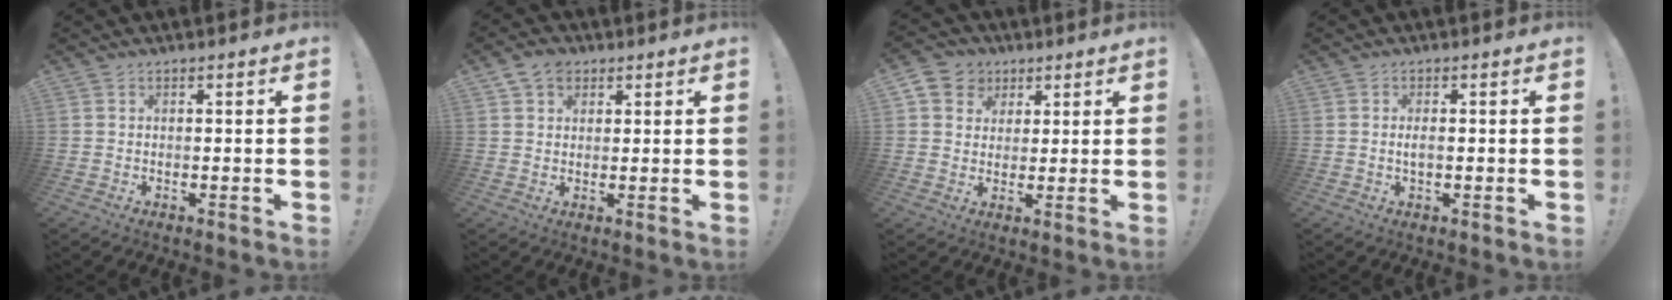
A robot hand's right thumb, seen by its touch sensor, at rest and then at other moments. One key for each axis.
{"total": 5.9, "fx": 3.0, "fy": 4.3, "fz": 2.6, "tx": -0.045, "ty": -0.003, "tz": 0.059}
{"total": 7.5, "fx": 2.8, "fy": 6.7, "fz": 1.8, "tx": -0.033, "ty": -0.007, "tz": 0.061}
{"total": 1.7, "fx": -0.3, "fy": 0.6, "fz": 1.6, "tx": -0.024, "ty": 0.000, "tz": -0.007}